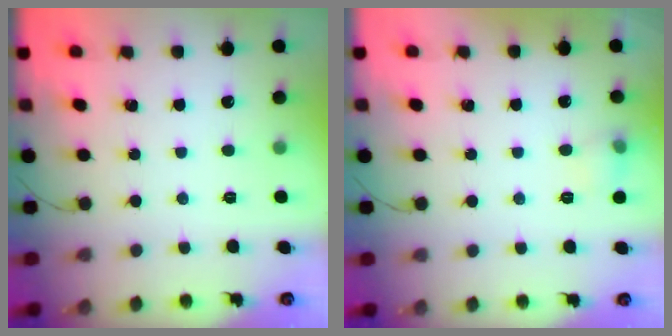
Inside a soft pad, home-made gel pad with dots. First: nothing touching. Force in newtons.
{"total": 6.4, "press": 6.1, "slide": 1.9}